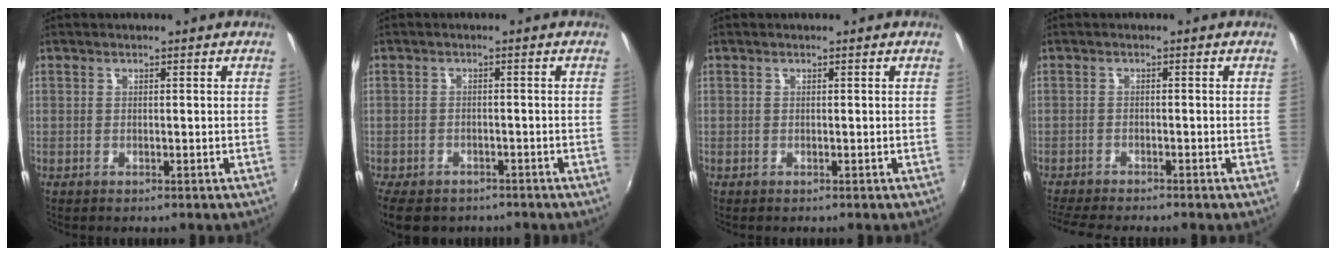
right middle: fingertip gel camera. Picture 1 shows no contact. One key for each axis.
{"total": 8.3, "fx": -6.1, "fy": 4.3, "fz": 3.7, "tx": -0.092, "ty": -0.027, "tz": -0.097}
{"total": 0.0}
{"total": 5.8, "fx": -5.4, "fy": 0.0, "fz": 2.3, "tx": -0.061, "ty": -0.022, "tz": -0.091}